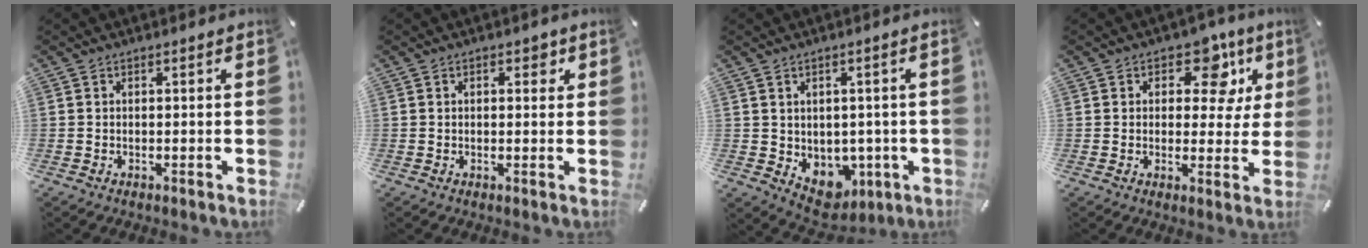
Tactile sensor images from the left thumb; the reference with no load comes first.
{"total": 2.1, "force": [0.7, 1.3, 1.5], "torque": [-0.016, 0.002, 0.006]}
{"total": 6.4, "force": [0.1, 6.0, 2.2], "torque": [-0.018, -0.013, 0.011]}
{"total": 11.9, "force": [4.8, 7.4, 7.9], "torque": [-0.096, -0.015, 0.077]}